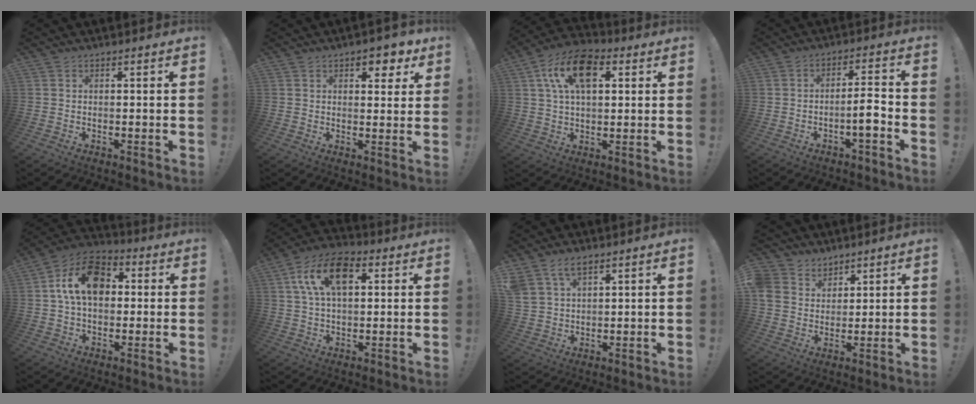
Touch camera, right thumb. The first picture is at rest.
{"total": 6.1, "force": [3.7, 3.5, 3.4], "torque": [-0.025, -0.020, 0.059]}
{"total": 15.3, "force": [5.4, 8.7, 11.4], "torque": [-0.196, 0.002, 0.098]}
{"total": 6.7, "force": [-2.6, 1.1, 6.0], "torque": [-0.087, 0.009, -0.047]}
{"total": 15.0, "force": [3.4, 10.2, 10.6], "torque": [-0.169, 0.007, 0.064]}
{"total": 15.1, "force": [5.0, 8.8, 11.2], "torque": [-0.191, 0.006, 0.092]}
{"total": 6.6, "force": [4.6, 3.5, 3.2], "torque": [-0.069, -0.010, 0.091]}
{"total": 7.3, "force": [4.7, 5.5, 0.7], "torque": [-0.021, -0.034, 0.096]}